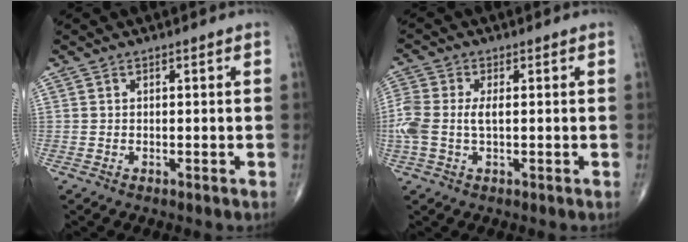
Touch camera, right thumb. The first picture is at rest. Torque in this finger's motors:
{"motor_torque": [0.18, -0.02, 0.50, 0.29, 0.05]}